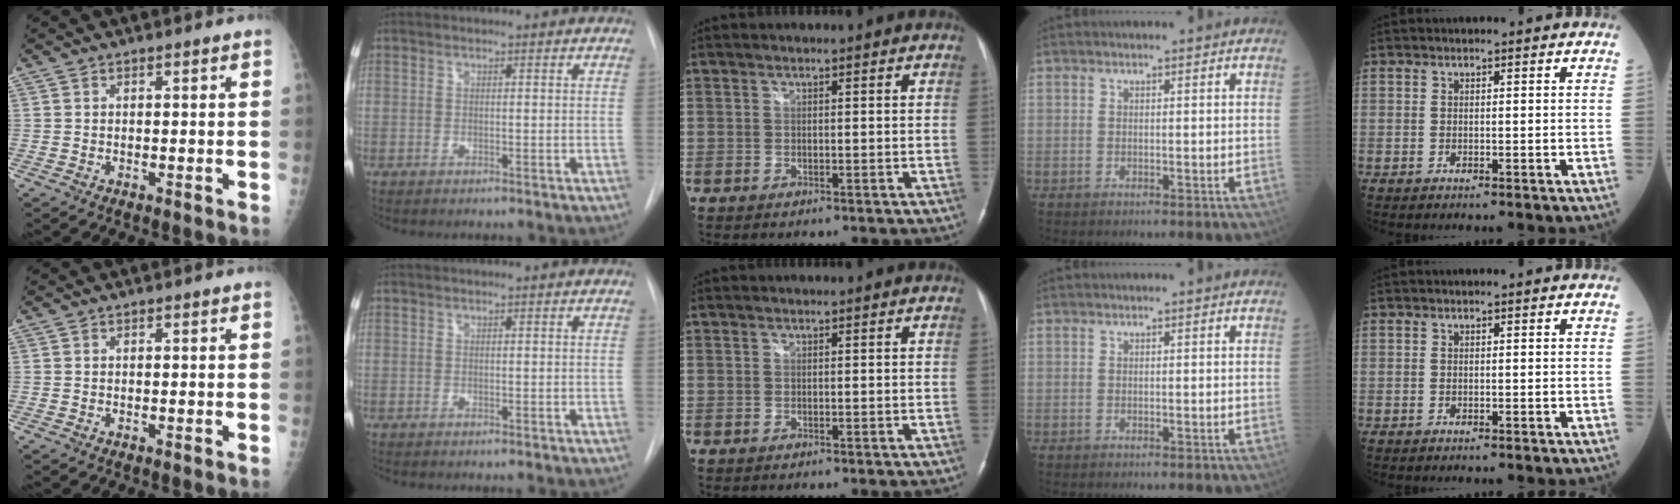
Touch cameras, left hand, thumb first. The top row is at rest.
{}